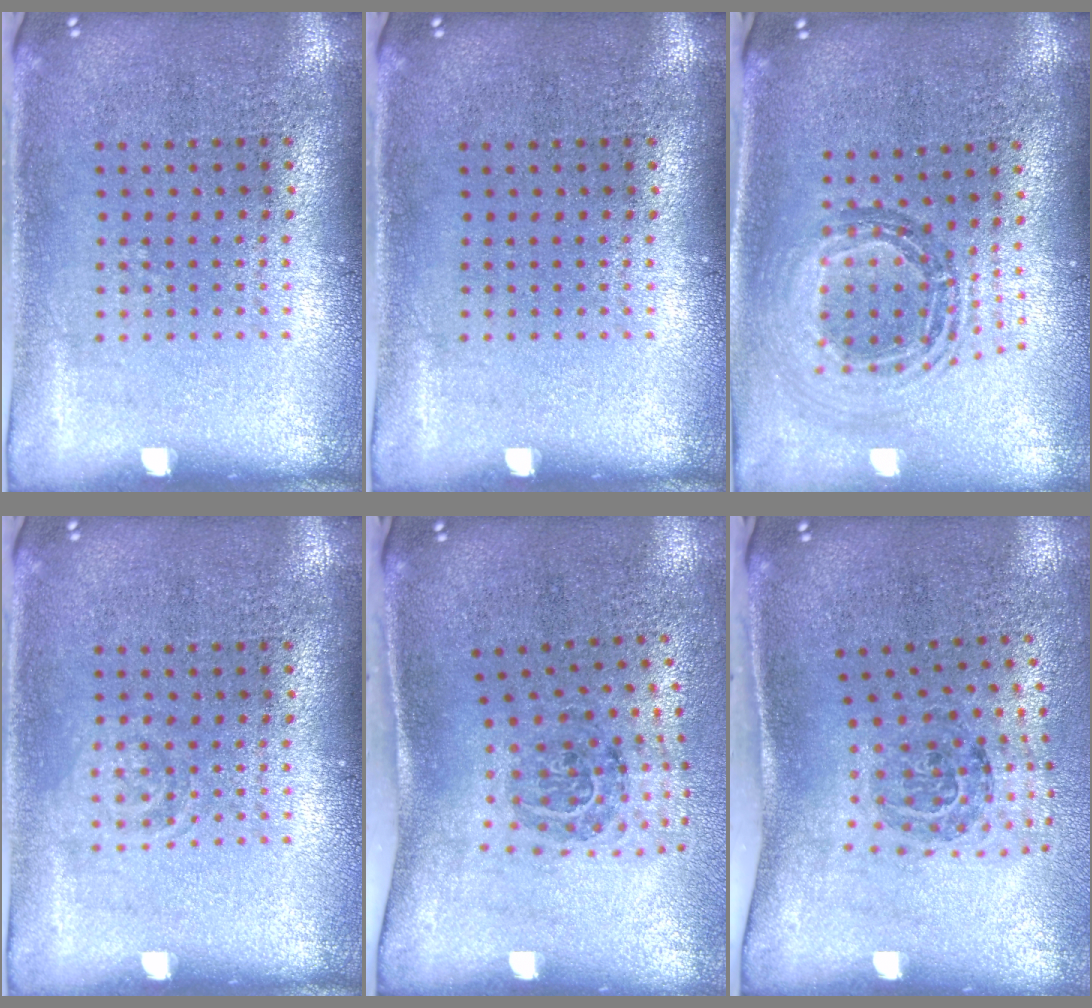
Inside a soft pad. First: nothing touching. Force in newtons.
{"total": 0.0}
{"total": 0.9, "press": 0.9, "slide": 0.2}
{"total": 1.0, "press": 1.0, "slide": 0.2}
{"total": 1.7, "press": 1.1, "slide": 1.4}
{"total": 1.8, "press": 1.3, "slide": 1.3}